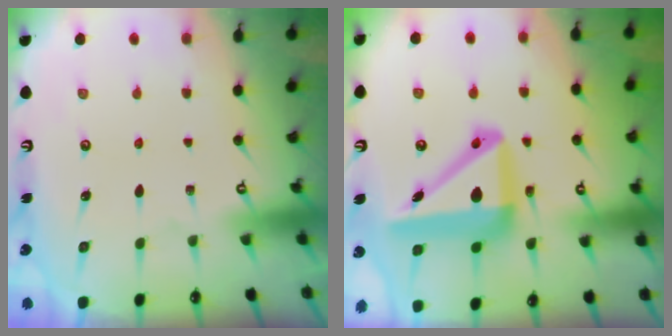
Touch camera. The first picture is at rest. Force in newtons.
{"total": 15.8, "press": 15.6, "slide": 2.2}